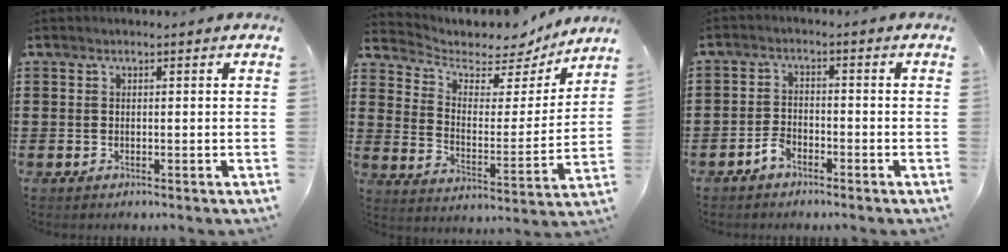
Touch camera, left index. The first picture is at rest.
{"total": 5.0, "force": [4.3, 2.3, 0.9], "torque": [-0.041, -0.034, 0.069]}
{"total": 2.7, "force": [-2.2, 1.2, 1.1], "torque": [-0.031, 0.003, -0.047]}